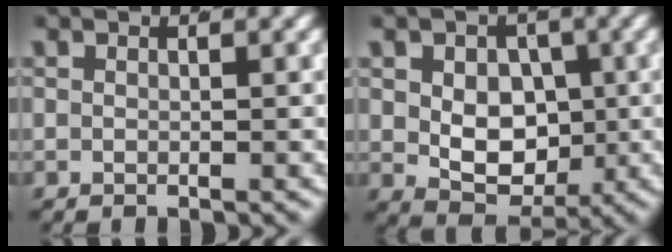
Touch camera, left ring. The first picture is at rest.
{"total": 6.2, "force": [-0.1, 4.9, 3.8], "torque": [-0.057, -0.031, 0.014]}